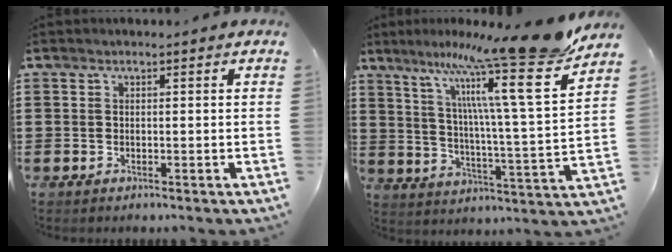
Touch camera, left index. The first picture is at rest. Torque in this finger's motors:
{"motor_torque": [1.52, -0.61, 1.05, 0.21]}